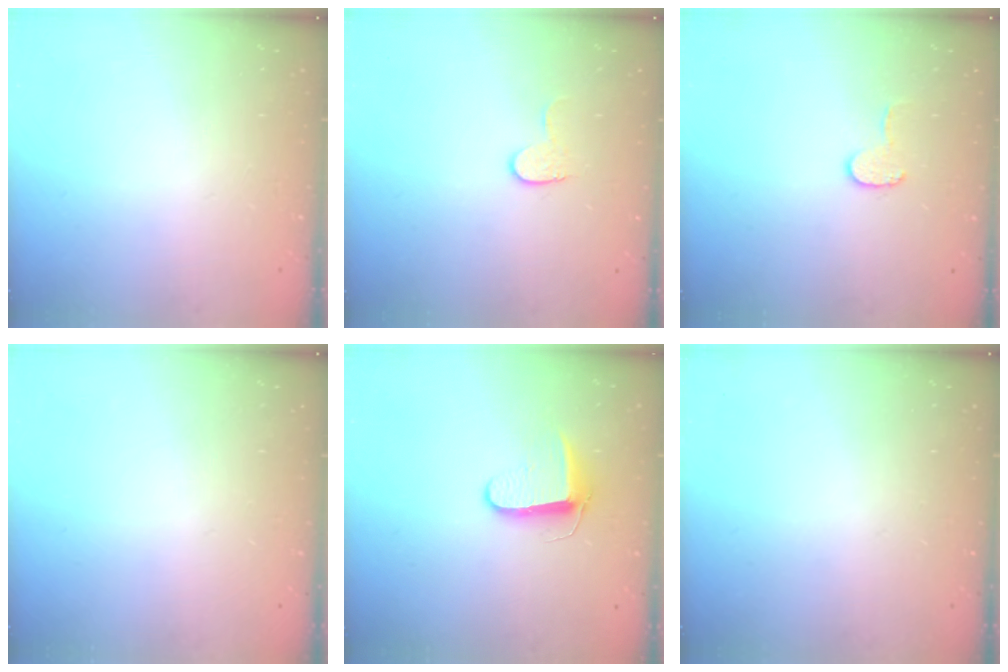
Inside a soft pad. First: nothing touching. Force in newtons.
{"total": 4.4, "press": 4.4, "slide": 0.4}
{"total": 6.4, "press": 6.4, "slide": 0.6}
{"total": 0.0}
{"total": 8.1, "press": 8.1, "slide": 0.9}
{"total": 0.0}